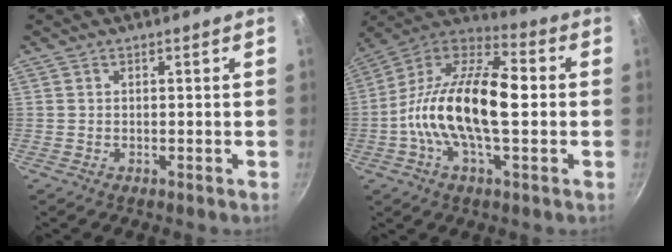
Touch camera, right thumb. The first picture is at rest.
{"total": 21.0, "force": [-0.7, 9.6, 18.7], "torque": [-0.332, 0.035, -0.039]}